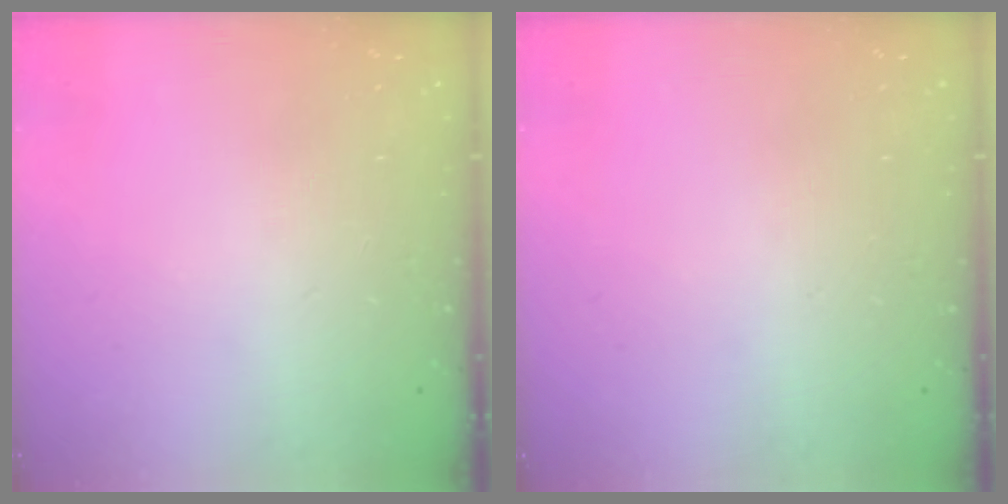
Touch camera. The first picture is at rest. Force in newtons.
{"total": 0.0}